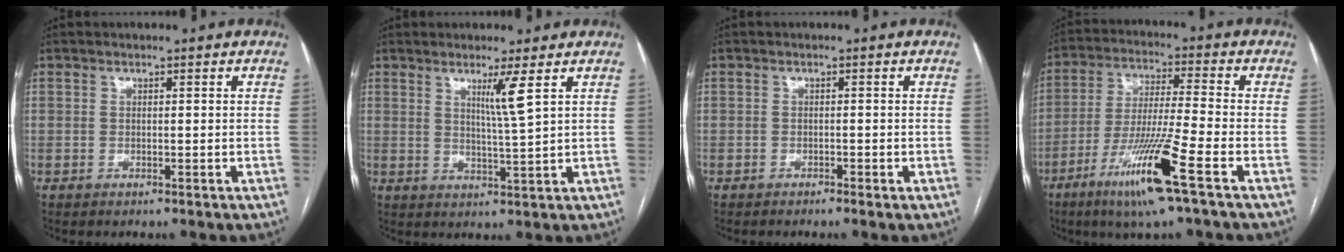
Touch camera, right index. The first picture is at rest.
{"total": 4.4, "force": [2.1, -1.3, 3.6], "torque": [-0.064, -0.017, 0.040]}
{"total": 0.8, "force": [-0.6, 0.0, 0.5], "torque": [-0.010, 0.001, -0.010]}
{"total": 13.3, "force": [-6.7, -0.9, 11.4], "torque": [-0.228, -0.028, -0.126]}